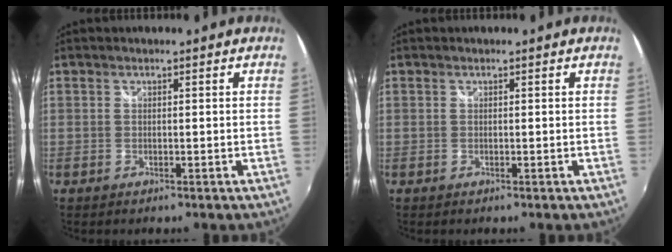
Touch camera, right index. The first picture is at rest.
{"total": 0.0}